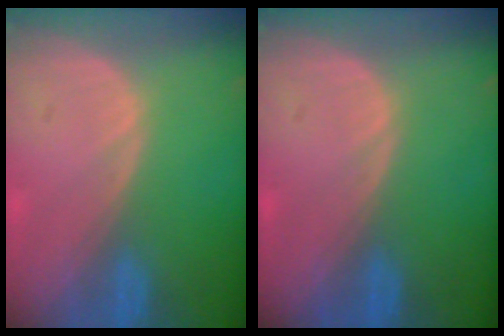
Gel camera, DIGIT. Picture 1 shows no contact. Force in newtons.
{"total": 0.0}